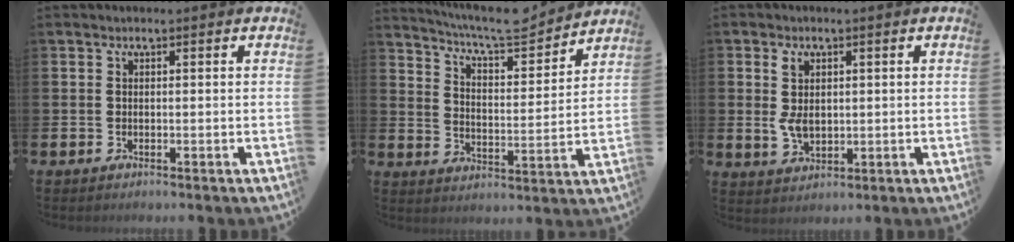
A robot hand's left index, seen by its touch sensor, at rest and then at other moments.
{"total": 7.8, "force": [7.3, 1.1, 2.3], "torque": [-0.062, -0.053, 0.125]}
{"total": 4.2, "force": [1.3, 2.8, 2.9], "torque": [-0.051, 0.006, 0.020]}